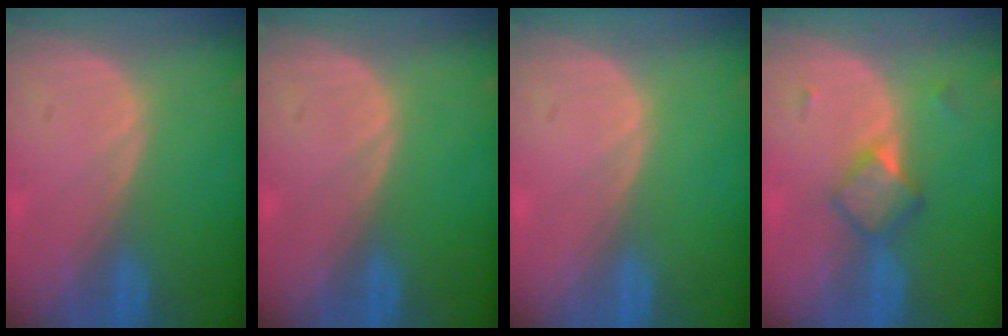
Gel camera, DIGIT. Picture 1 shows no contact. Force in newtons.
{"total": 0.0}
{"total": 0.0}
{"total": 4.8, "press": 4.2, "slide": 2.2}